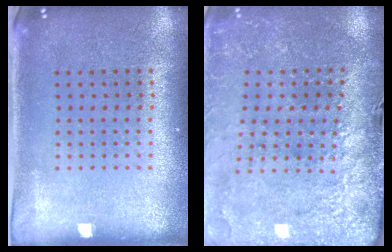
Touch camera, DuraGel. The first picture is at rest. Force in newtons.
{"total": 3.2, "press": 3.1, "slide": 0.7}